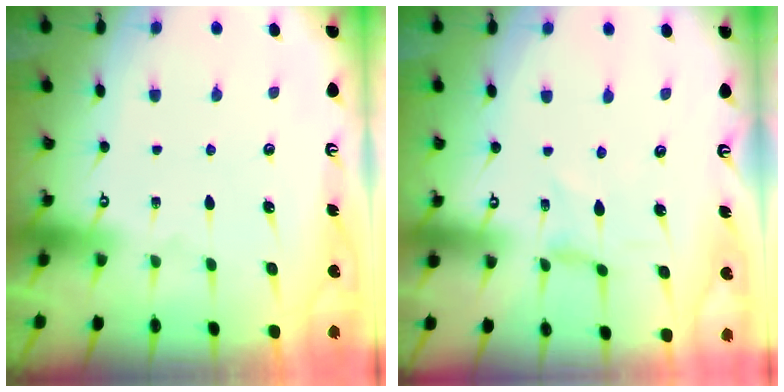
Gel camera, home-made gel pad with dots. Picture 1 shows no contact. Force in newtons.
{"total": 0.0}